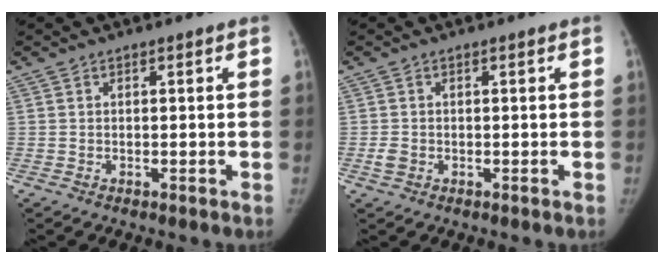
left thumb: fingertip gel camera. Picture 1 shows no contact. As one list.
[{"total": 1.5, "force": [-0.4, 1.2, 0.8], "torque": [-0.017, 0.001, -0.007]}]